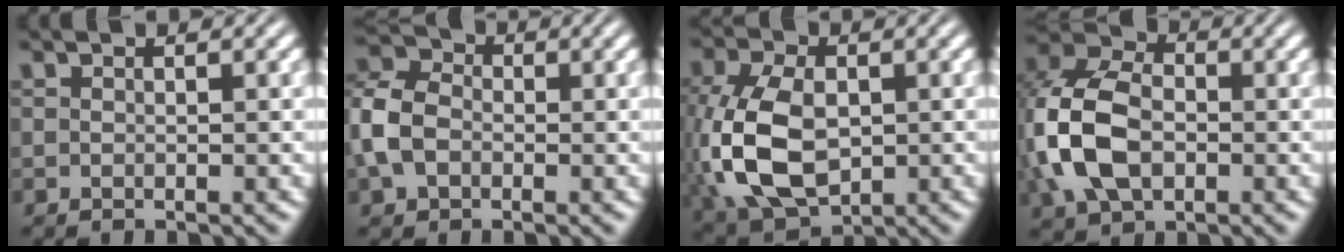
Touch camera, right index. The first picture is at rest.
{"total": 5.6, "force": [0.4, 4.6, 3.2], "torque": [-0.070, 0.006, -0.001]}
{"total": 9.4, "force": [-1.2, 6.5, 6.6], "torque": [-0.164, -0.040, 0.010]}
{"total": 8.9, "force": [0.3, 6.6, 5.9], "torque": [-0.144, -0.008, 0.010]}